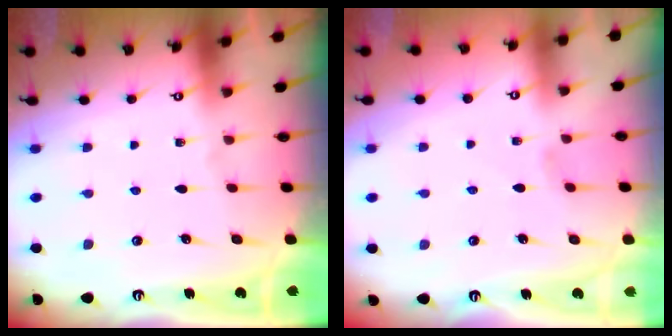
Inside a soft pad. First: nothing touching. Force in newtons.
{"total": 1.0, "press": 0.9, "slide": 0.4}